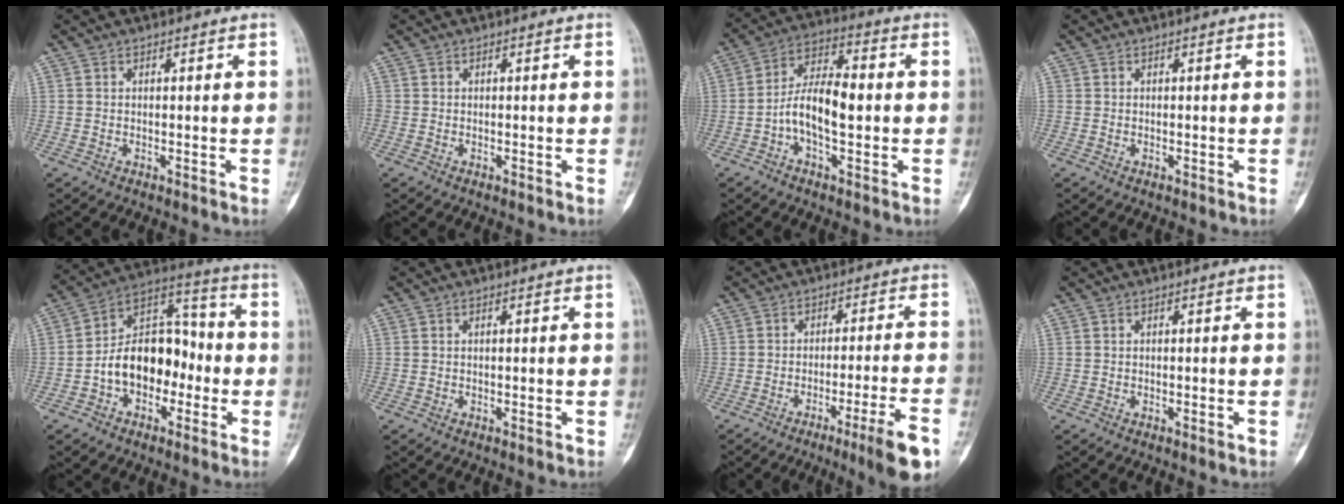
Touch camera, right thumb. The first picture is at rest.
{"total": 0.0}
{"total": 10.4, "force": [-1.4, 5.0, 9.0], "torque": [-0.158, 0.033, -0.031]}
{"total": 0.0}
{"total": 14.6, "force": [-3.3, 10.0, 10.2], "torque": [-0.133, 0.057, -0.063]}
{"total": 0.5, "force": [-0.2, 0.1, 0.4], "torque": [-0.008, 0.000, 0.000]}
{"total": 10.3, "force": [-5.7, 0.2, 8.5], "torque": [-0.125, 0.012, -0.084]}
{"total": 0.7, "force": [-0.3, 0.2, 0.5], "torque": [-0.010, 0.000, -0.003]}